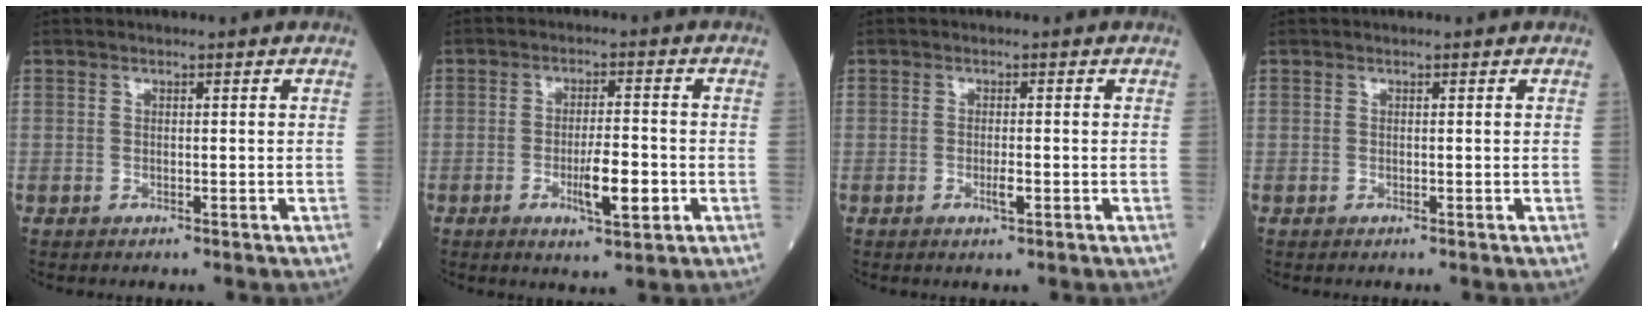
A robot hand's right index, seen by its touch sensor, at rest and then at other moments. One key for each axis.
{"total": 6.3, "fx": -1.9, "fy": 1.1, "fz": 5.9, "tx": -0.102, "ty": -0.005, "tz": -0.025}
{"total": 1.7, "fx": -0.5, "fy": 0.2, "fz": 1.6, "tx": -0.032, "ty": -0.003, "tz": -0.006}
{"total": 0.0}